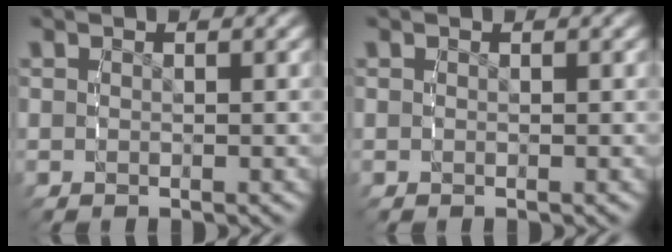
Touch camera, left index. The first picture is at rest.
{"total": 0.0}